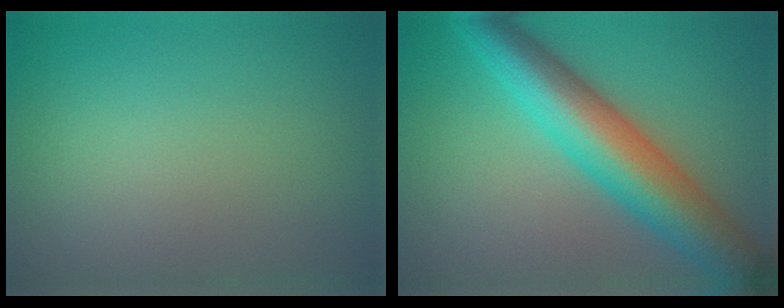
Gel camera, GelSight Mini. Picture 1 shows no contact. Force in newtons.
{"total": 9.0, "press": 9.0, "slide": 0.2}